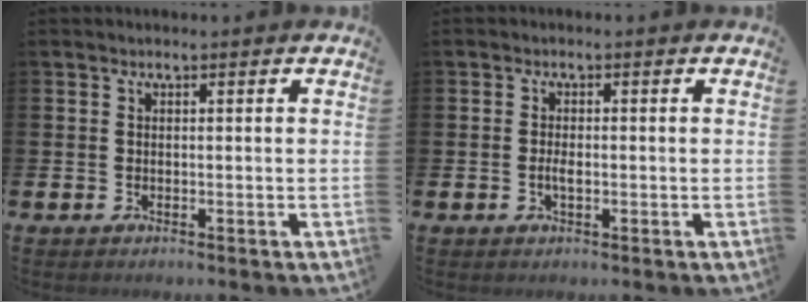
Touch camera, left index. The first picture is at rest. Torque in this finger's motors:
{"motor_torque": [0.30, 0.19, 0.03, 0.08]}